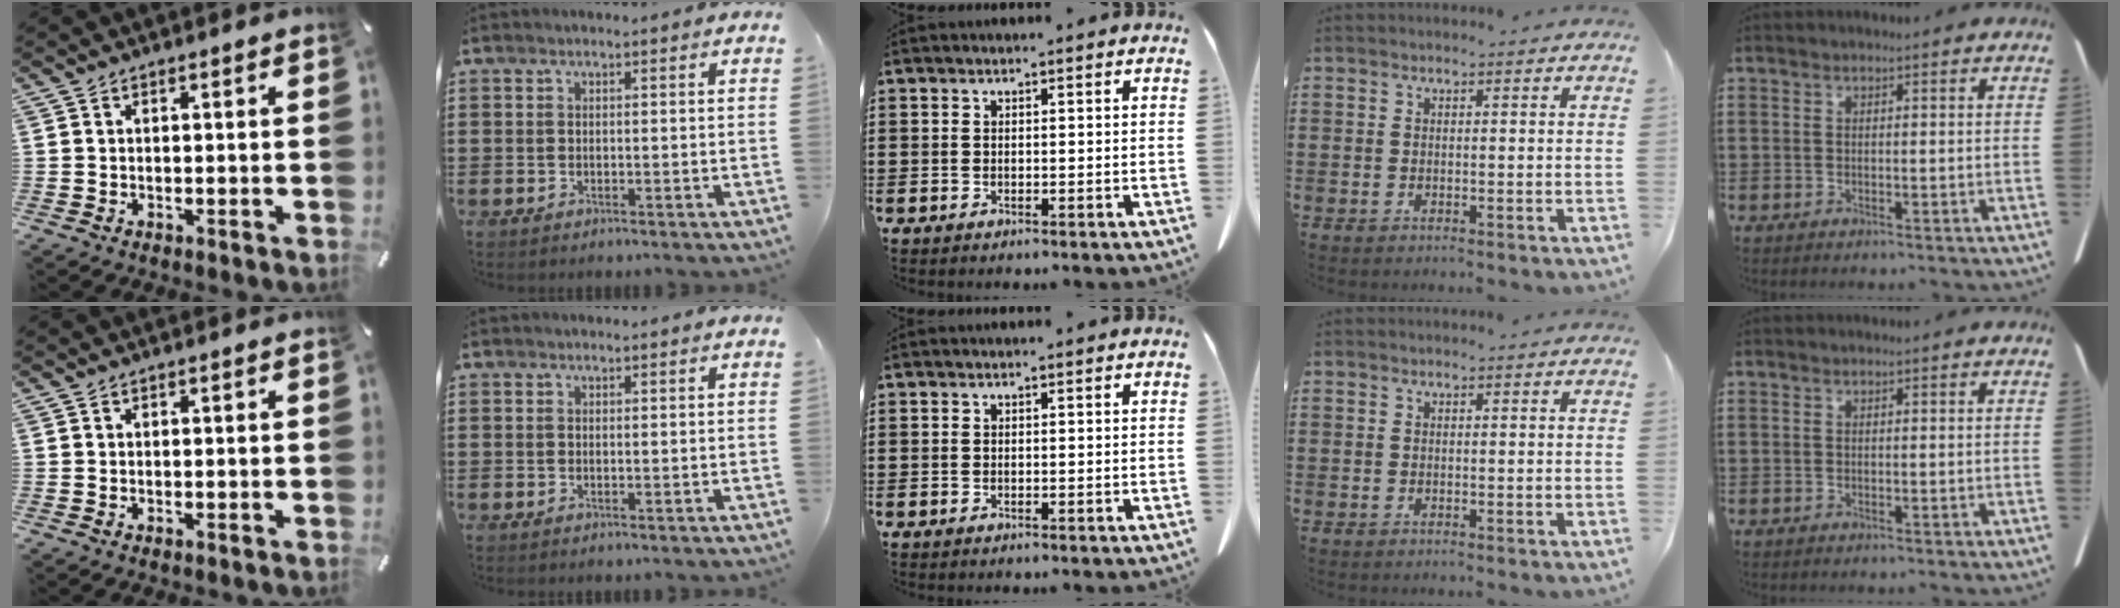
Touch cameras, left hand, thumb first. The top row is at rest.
{}